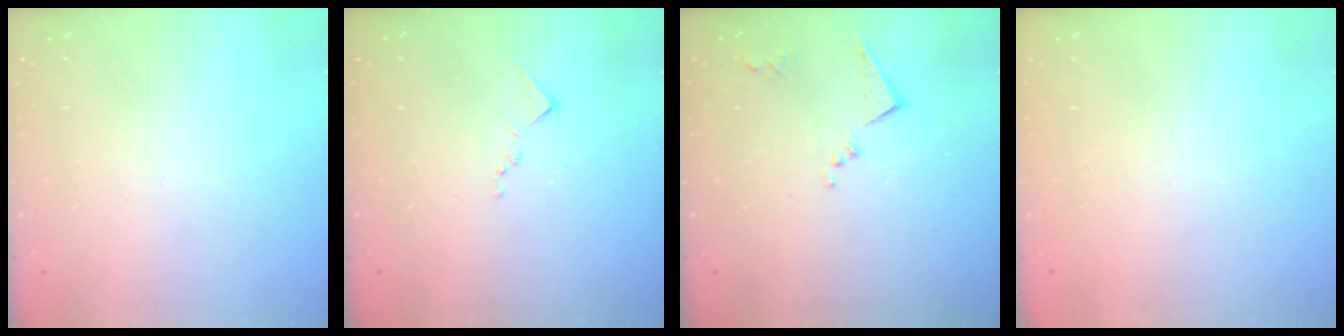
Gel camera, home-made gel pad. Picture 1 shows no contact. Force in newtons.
{"total": 7.2, "press": 7.2, "slide": 0.7}
{"total": 8.0, "press": 8.0, "slide": 0.1}
{"total": 0.9, "press": 0.9, "slide": 0.2}